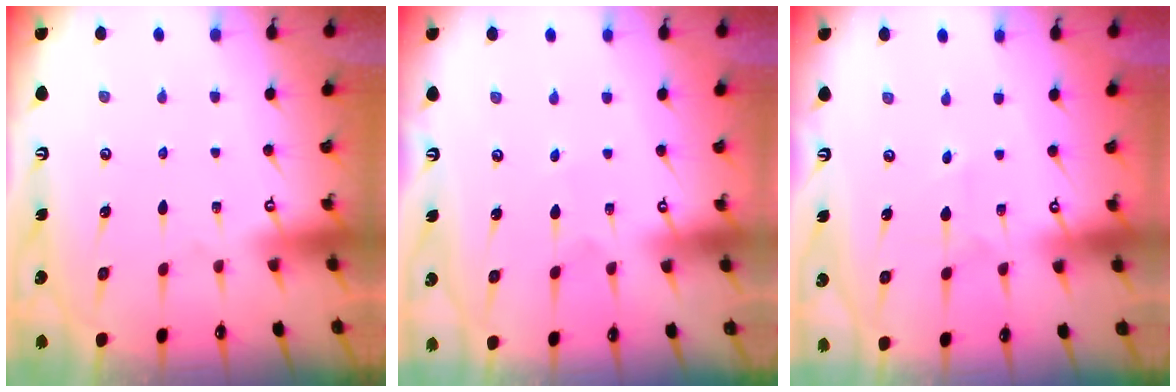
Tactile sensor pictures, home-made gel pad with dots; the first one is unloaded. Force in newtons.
{"total": 2.9, "press": 2.9, "slide": 0.3}
{"total": 2.1, "press": 2.1, "slide": 0.2}